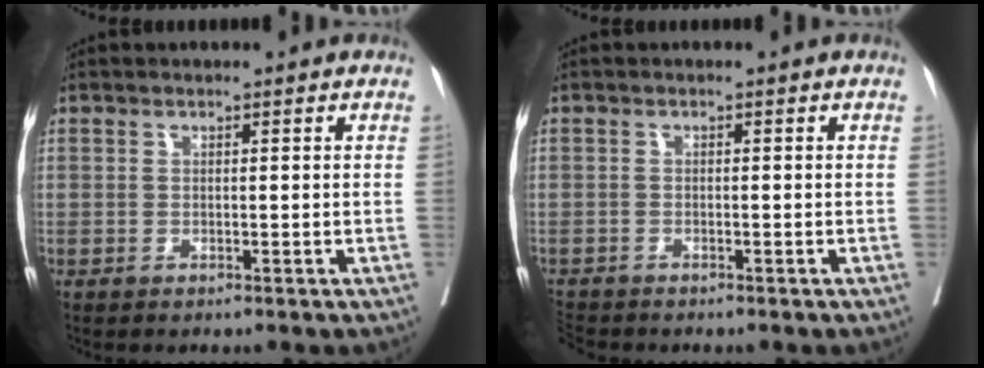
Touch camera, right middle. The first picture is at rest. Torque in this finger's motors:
{"motor_torque": [-0.01, -0.34, -0.24, -0.04]}